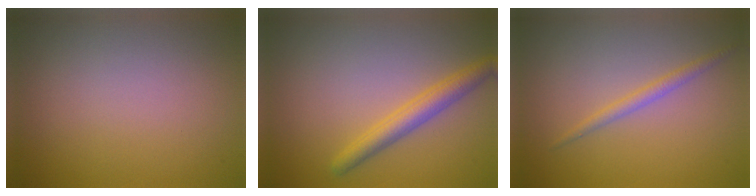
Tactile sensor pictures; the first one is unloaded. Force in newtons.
{"total": 2.9, "press": 2.9, "slide": 0.2}
{"total": 1.4, "press": 1.4, "slide": 0.1}